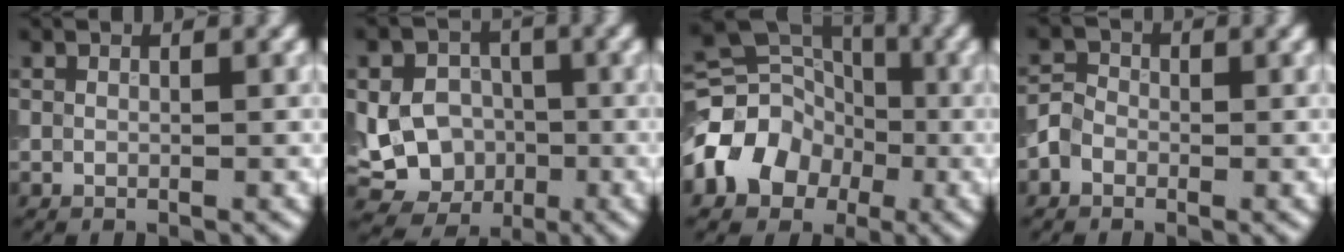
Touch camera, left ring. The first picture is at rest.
{"total": 10.2, "force": [-1.6, 9.1, 4.2], "torque": [-0.062, 0.003, -0.054]}
{"total": 7.7, "force": [-2.4, 6.2, 3.9], "torque": [-0.063, 0.004, -0.057]}
{"total": 2.1, "force": [-0.9, 1.6, 0.9], "torque": [-0.010, 0.004, -0.026]}